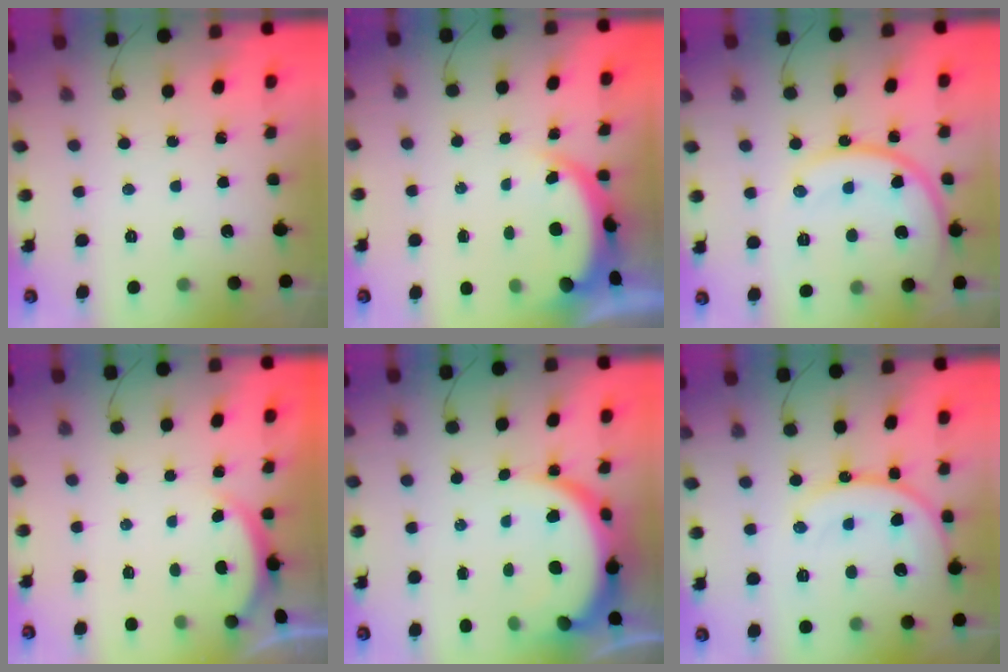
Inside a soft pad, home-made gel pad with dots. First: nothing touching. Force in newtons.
{"total": 4.7, "press": 4.6, "slide": 0.3}
{"total": 14.0, "press": 14.0, "slide": 0.7}
{"total": 1.7, "press": 1.7, "slide": 0.4}
{"total": 10.3, "press": 10.2, "slide": 1.0}
{"total": 15.5, "press": 15.4, "slide": 2.0}